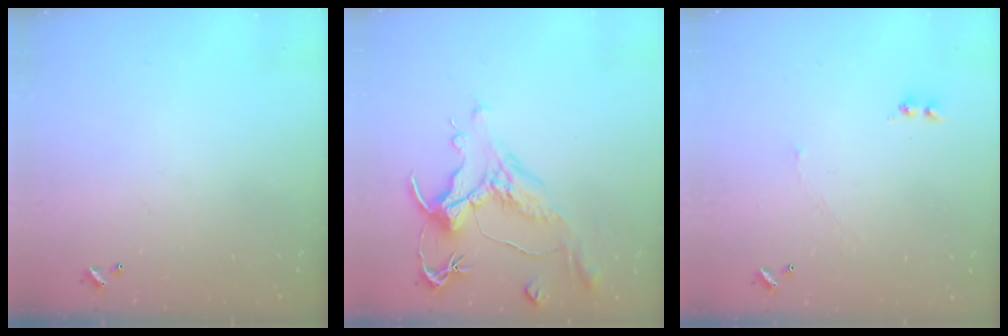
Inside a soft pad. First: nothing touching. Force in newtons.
{"total": 1.5, "press": 0.4, "slide": 1.5}
{"total": 2.6, "press": 2.6, "slide": 0.6}